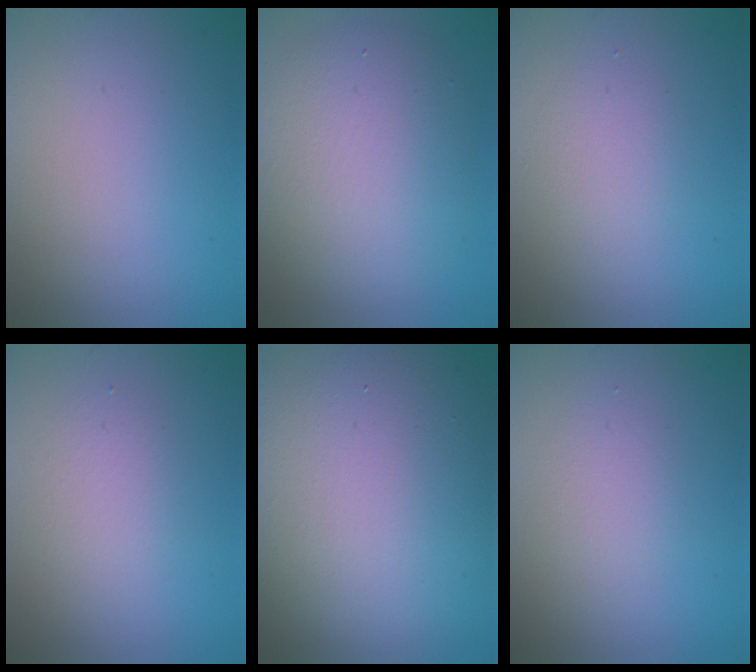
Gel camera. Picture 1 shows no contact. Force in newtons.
{"total": 6.9, "press": 6.9, "slide": 0.3}
{"total": 1.9, "press": 1.9, "slide": 0.1}
{"total": 2.2, "press": 2.2, "slide": 0.1}
{"total": 17.3, "press": 17.3, "slide": 1.4}
{"total": 1.7, "press": 1.7, "slide": 0.2}